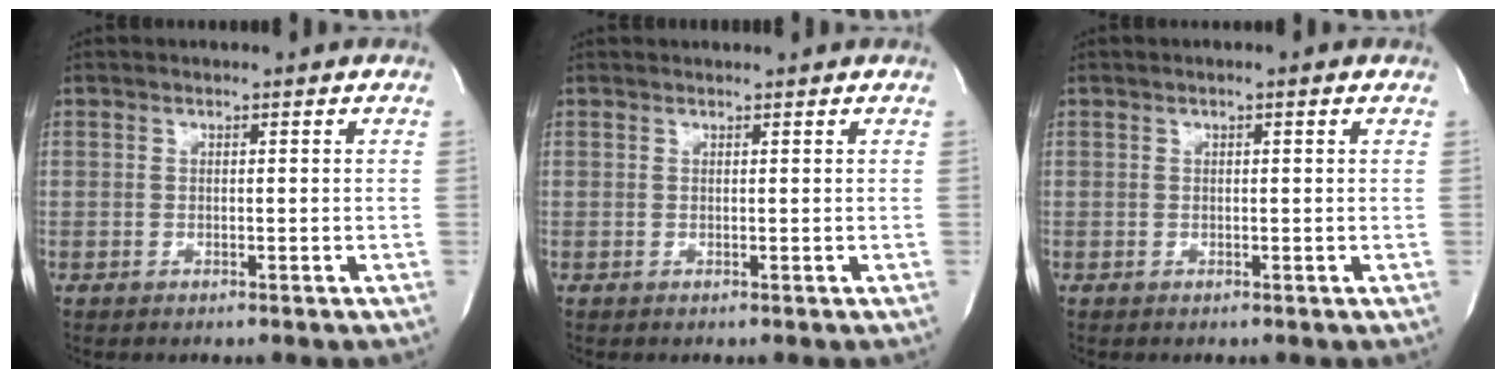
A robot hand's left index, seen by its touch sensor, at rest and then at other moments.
{"total": 1.7, "force": [1.7, 0.0, 0.3], "torque": [-0.004, 0.019, 0.026]}
{"total": 0.9, "force": [0.4, 0.1, 0.8], "torque": [-0.015, 0.006, 0.005]}